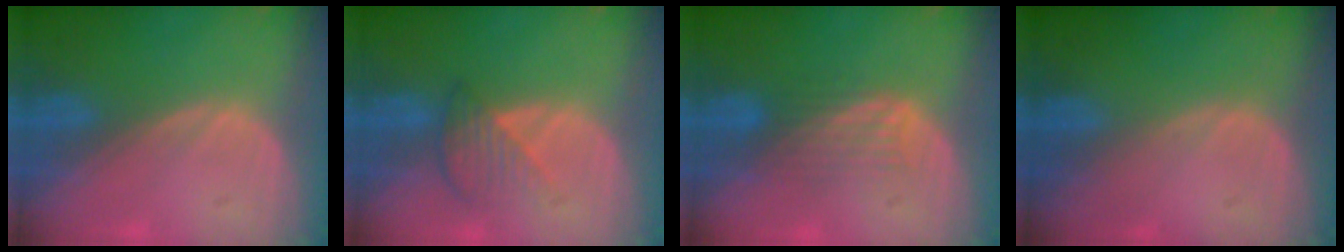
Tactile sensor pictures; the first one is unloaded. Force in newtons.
{"total": 4.3, "press": 4.0, "slide": 1.6}
{"total": 4.3, "press": 3.6, "slide": 2.3}
{"total": 0.0}